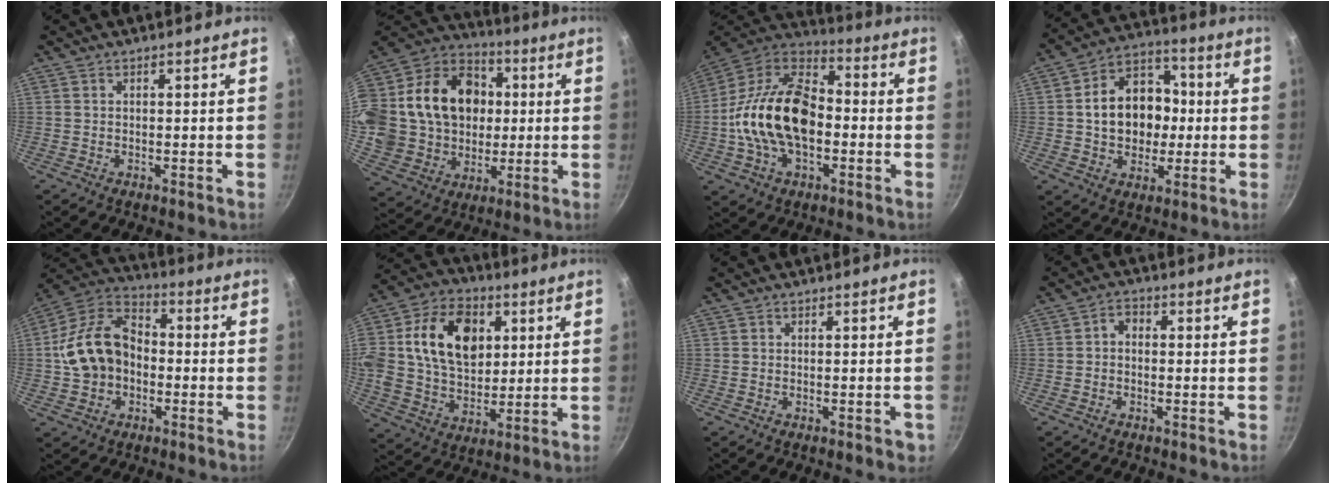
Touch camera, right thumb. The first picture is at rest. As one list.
[{"total": 27.9, "force": [3.5, 22.0, 16.7], "torque": [-0.308, 0.035, 0.070]}, {"total": 21.8, "force": [-2.5, 13.5, 16.9], "torque": [-0.289, 0.042, -0.060]}, {"total": 15.0, "force": [0.2, 11.8, 9.3], "torque": [-0.113, 0.031, -0.003]}, {"total": 14.8, "force": [-1.4, 11.0, 9.8], "torque": [-0.152, 0.042, -0.039]}, {"total": 23.2, "force": [5.6, 16.5, 15.4], "torque": [-0.275, 0.019, 0.091]}, {"total": 1.9, "force": [-0.8, 0.8, 1.4], "torque": [-0.006, 0.005, -0.010]}, {"total": 2.4, "force": [-0.4, 1.8, 1.5], "torque": [-0.024, 0.012, -0.015]}]